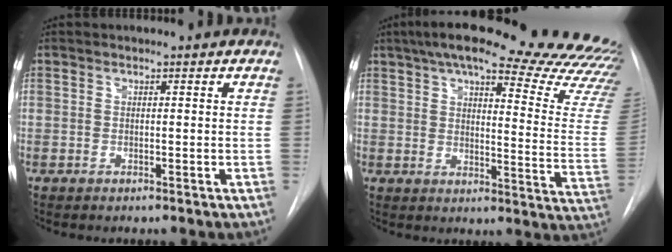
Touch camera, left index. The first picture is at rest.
{"total": 31.8, "force": [27.6, 3.6, 15.4], "torque": [-0.169, -0.085, 0.321]}